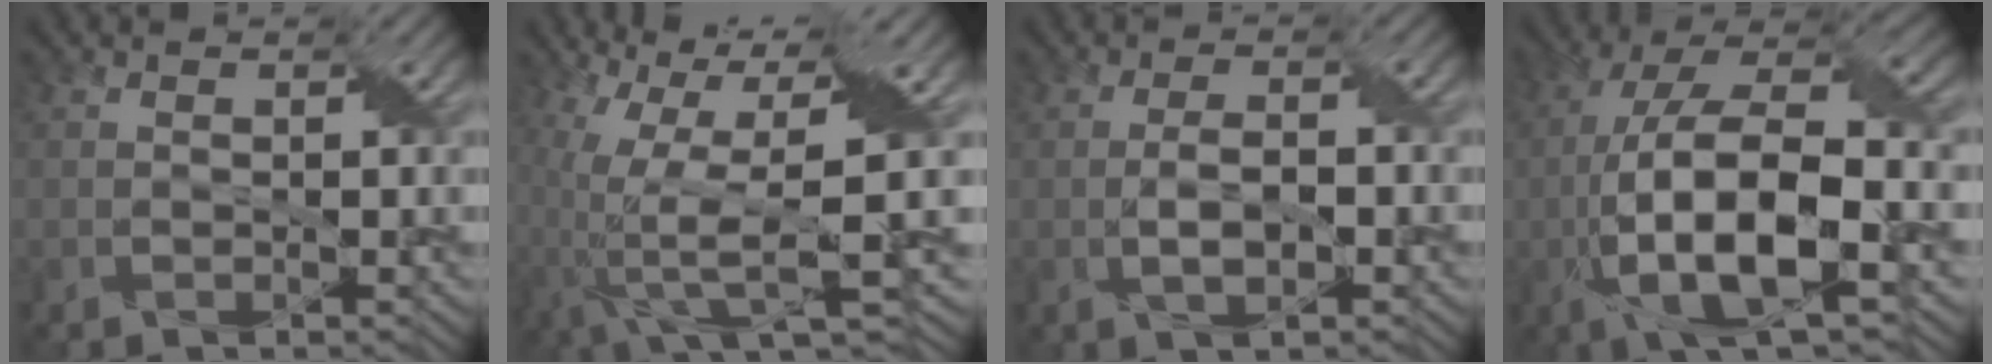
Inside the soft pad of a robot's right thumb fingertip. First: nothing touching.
{"total": 13.8, "force": [-1.3, 3.7, 13.3], "torque": [-0.281, -0.009, 0.001]}
{"total": 4.0, "force": [-1.1, 1.5, 3.6], "torque": [-0.077, 0.002, -0.021]}
{"total": 15.5, "force": [-3.6, 5.8, 14.0], "torque": [-0.295, 0.002, -0.067]}